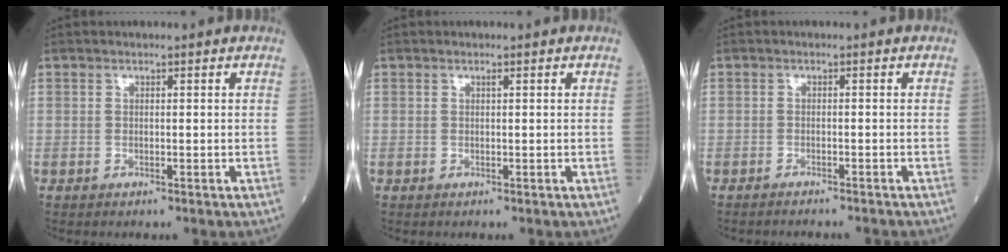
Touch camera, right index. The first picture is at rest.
{"total": 0.0}
{"total": 4.4, "force": [-4.3, 0.5, 1.0], "torque": [-0.011, -0.009, -0.050]}